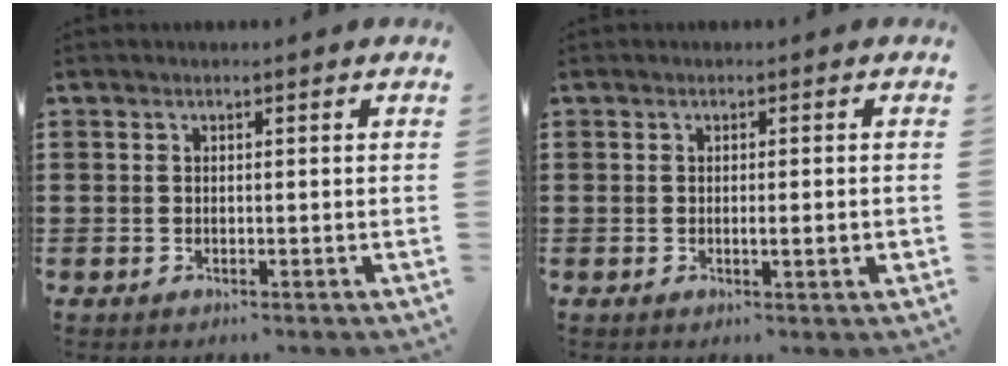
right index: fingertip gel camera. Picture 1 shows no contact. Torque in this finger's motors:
{"motor_torque": [0.95, 0.34, 0.02, 0.02]}